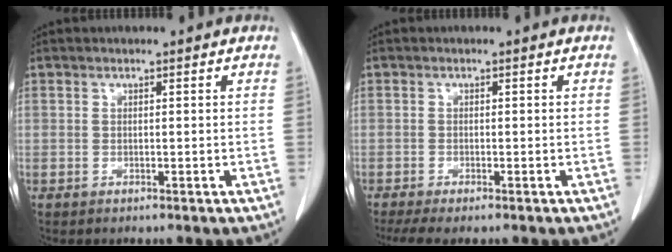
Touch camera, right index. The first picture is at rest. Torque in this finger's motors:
{"motor_torque": [0.46, -0.48, 0.22, 0.06]}